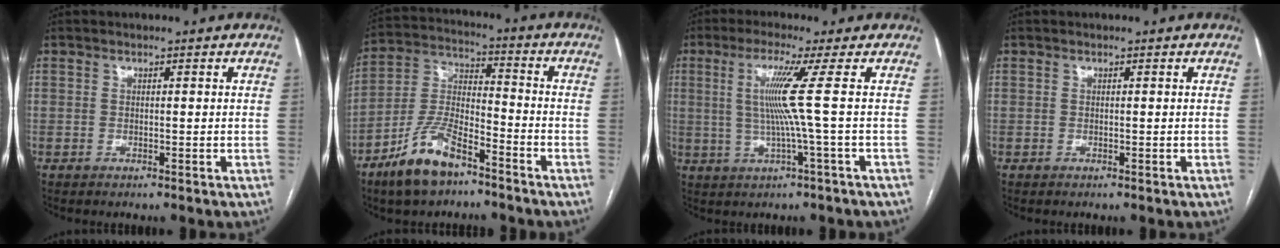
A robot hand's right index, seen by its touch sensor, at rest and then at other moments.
{"total": 11.4, "force": [-7.7, 3.9, 7.4], "torque": [-0.161, -0.002, -0.148]}
{"total": 6.9, "force": [0.8, -2.4, 6.4], "torque": [-0.133, 0.000, 0.021]}
{"total": 0.0}